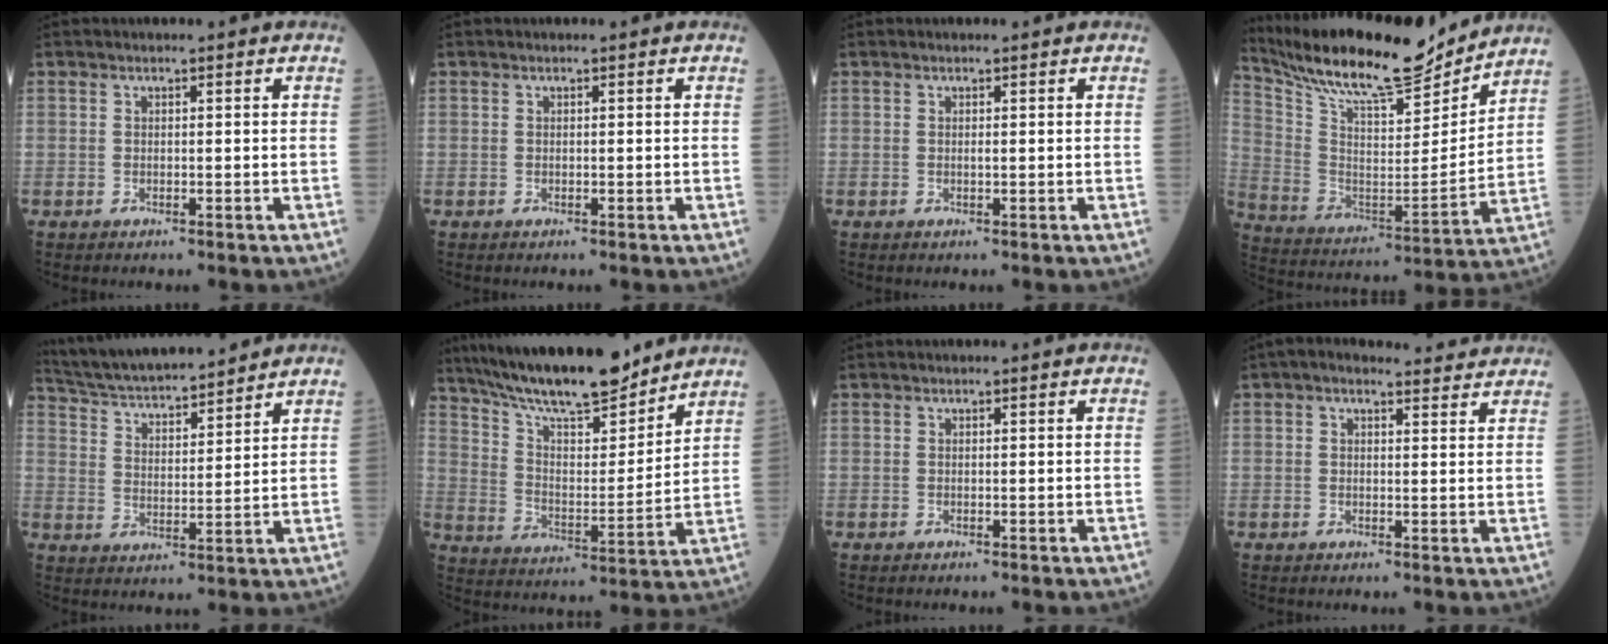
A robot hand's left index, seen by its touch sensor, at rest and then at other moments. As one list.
[{"total": 0.0}, {"total": 0.8, "force": [-0.8, -0.1, 0.0], "torque": [-0.004, -0.007, -0.012]}, {"total": 21.1, "force": [19.1, 2.8, 8.5], "torque": [-0.170, -0.019, 0.315]}, {"total": 15.1, "force": [13.9, 1.8, 5.7], "torque": [-0.108, 0.014, 0.235]}, {"total": 17.5, "force": [15.2, 2.4, 8.3], "torque": [-0.148, -0.003, 0.258]}, {"total": 0.0}, {"total": 4.6, "force": [4.0, 1.5, 1.7], "torque": [-0.026, 0.019, 0.045]}]